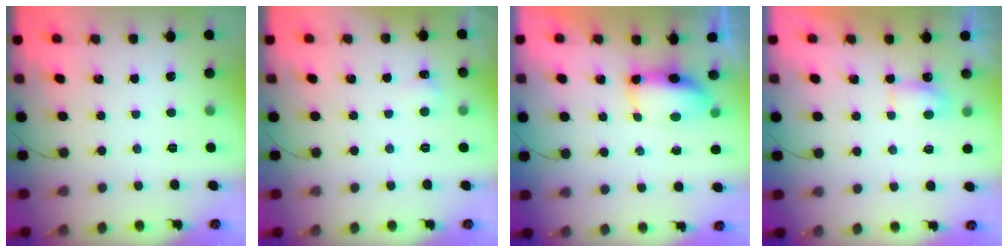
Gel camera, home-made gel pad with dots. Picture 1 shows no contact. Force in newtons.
{"total": 3.6, "press": 3.5, "slide": 1.0}
{"total": 7.1, "press": 7.0, "slide": 1.2}
{"total": 4.1, "press": 4.0, "slide": 1.1}